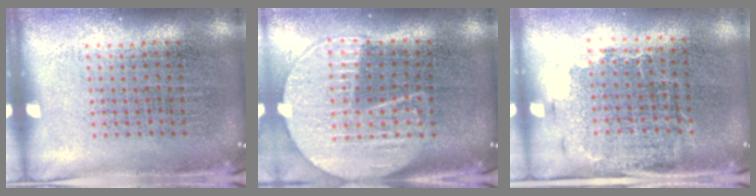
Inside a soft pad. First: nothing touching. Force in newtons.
{"total": 2.2, "press": 1.9, "slide": 1.0}
{"total": 1.5, "press": 1.2, "slide": 0.9}